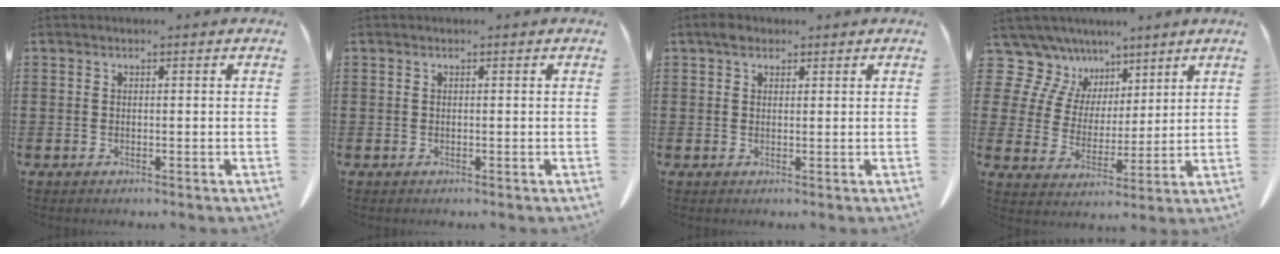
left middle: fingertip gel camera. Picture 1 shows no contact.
{"total": 0.0}
{"total": 1.8, "force": [1.2, 1.1, 0.8], "torque": [-0.012, 0.002, 0.020]}
{"total": 8.9, "force": [6.2, 6.3, 1.4], "torque": [-0.090, -0.032, 0.119]}